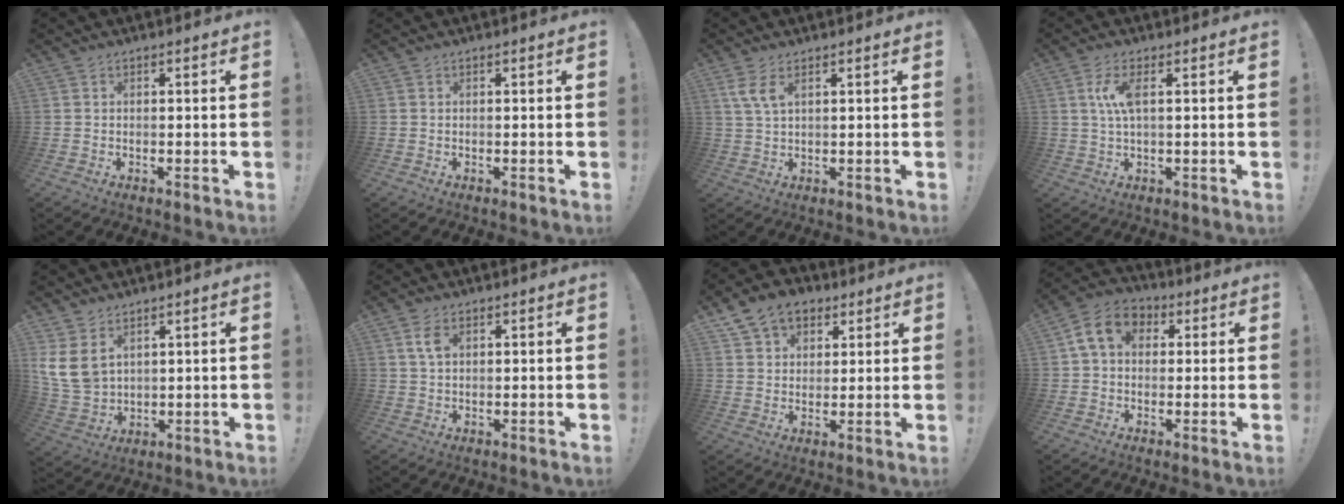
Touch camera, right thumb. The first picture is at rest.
{"total": 0.0}
{"total": 5.0, "force": [2.3, 1.6, 4.1], "torque": [-0.080, -0.002, 0.042]}
{"total": 6.5, "force": [1.5, 1.9, 6.1], "torque": [-0.120, 0.001, 0.022]}
{"total": 9.6, "force": [4.4, 6.2, 5.7], "torque": [-0.124, -0.025, 0.093]}
{"total": 4.4, "force": [1.7, 2.4, 3.3], "torque": [-0.058, 0.000, 0.030]}
{"total": 10.5, "force": [5.9, 7.7, 4.1], "torque": [-0.071, -0.021, 0.118]}
{"total": 10.5, "force": [3.1, 7.7, 6.4], "torque": [-0.097, 0.004, 0.064]}